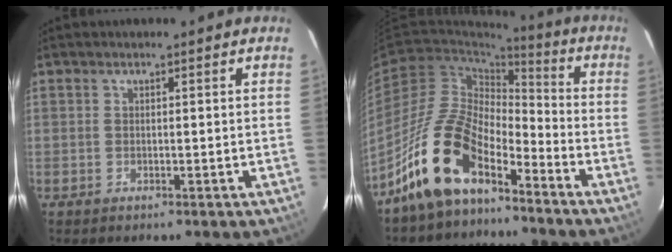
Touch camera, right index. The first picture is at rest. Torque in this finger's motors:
{"motor_torque": [1.14, -0.99, 1.06, 0.21]}